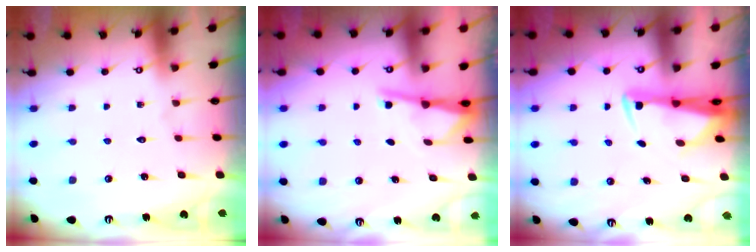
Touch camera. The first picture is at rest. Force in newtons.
{"total": 2.4, "press": 2.4, "slide": 0.3}
{"total": 2.9, "press": 2.8, "slide": 0.9}